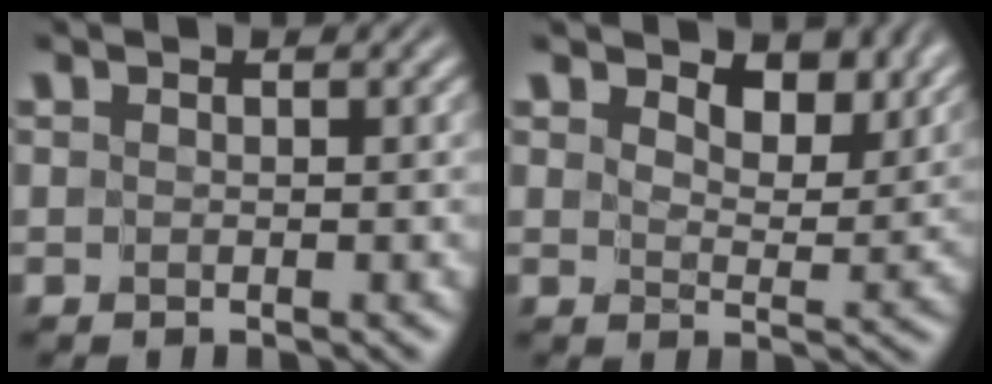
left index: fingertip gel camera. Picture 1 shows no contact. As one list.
[{"total": 5.1, "force": [3.9, 2.1, 2.6], "torque": [-0.047, -0.005, 0.057]}]